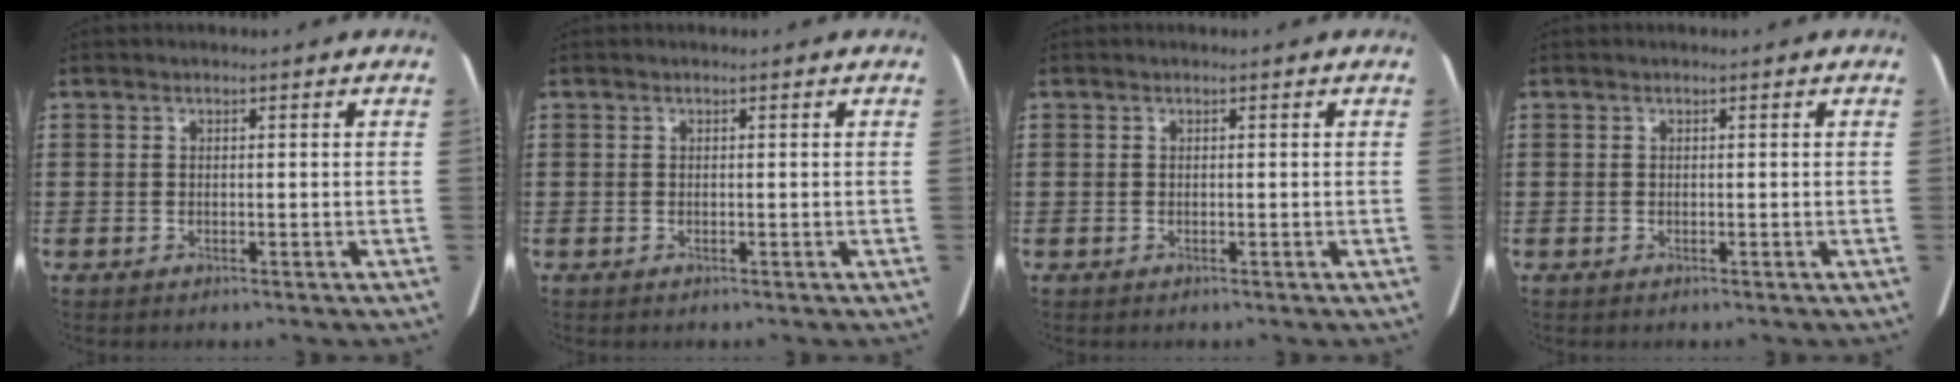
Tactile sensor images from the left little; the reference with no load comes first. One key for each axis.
{"total": 0.0}
{"total": 0.0}
{"total": 0.0}